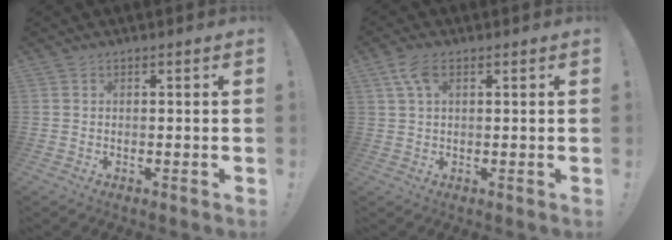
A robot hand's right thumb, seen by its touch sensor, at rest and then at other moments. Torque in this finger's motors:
{"motor_torque": [-0.39, 0.41, 0.26, -0.15, 0.02]}